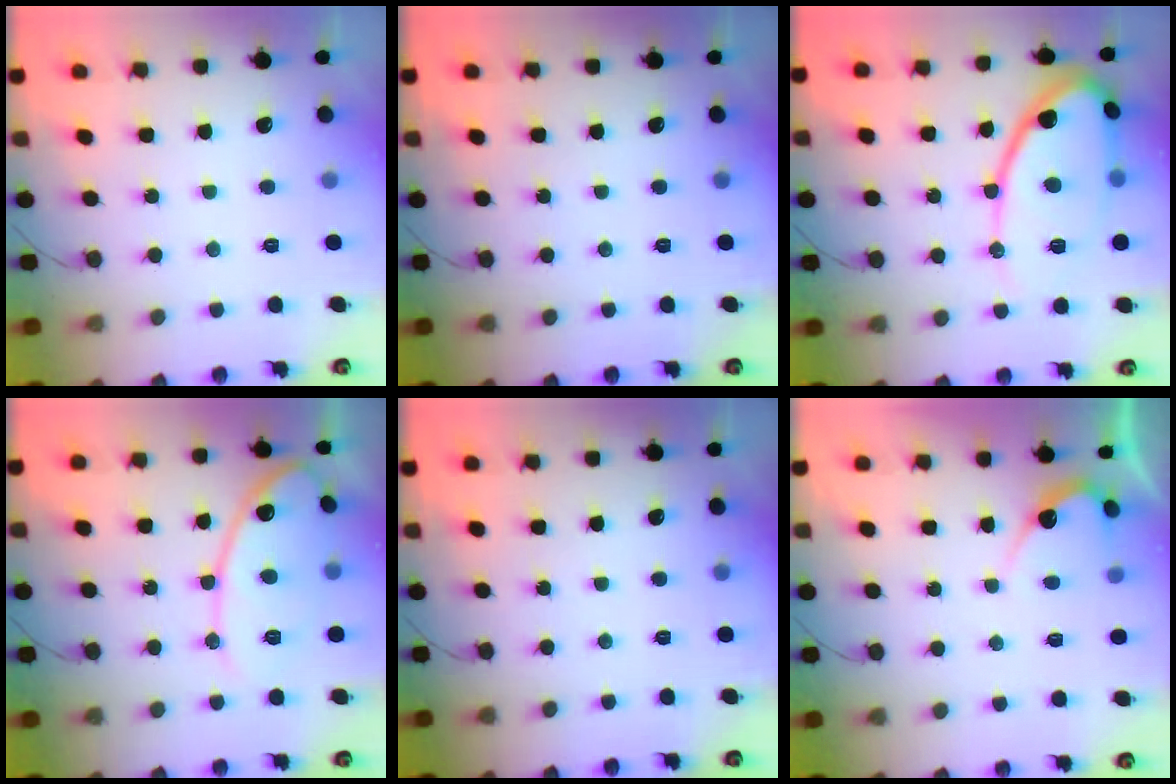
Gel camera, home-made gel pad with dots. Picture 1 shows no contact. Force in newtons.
{"total": 0.0}
{"total": 14.1, "press": 14.0, "slide": 1.7}
{"total": 14.7, "press": 14.7, "slide": 1.1}
{"total": 0.0}
{"total": 6.5, "press": 6.5, "slide": 0.5}